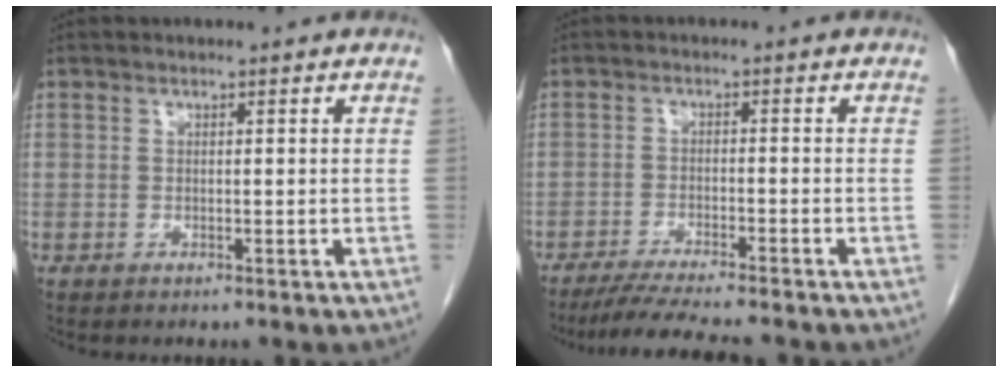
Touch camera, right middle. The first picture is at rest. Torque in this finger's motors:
{"motor_torque": [0.49, -0.46, 0.04, 0.02]}